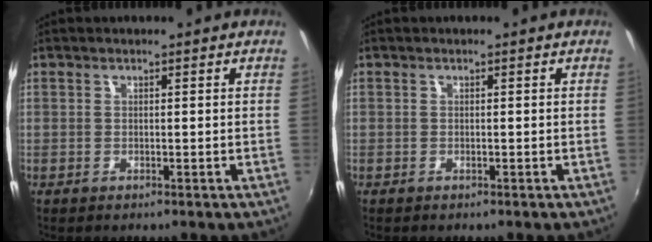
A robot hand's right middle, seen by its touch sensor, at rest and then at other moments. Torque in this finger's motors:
{"motor_torque": [0.99, -1.15, 0.13, 0.09]}